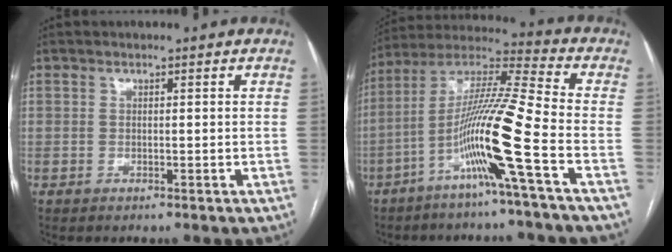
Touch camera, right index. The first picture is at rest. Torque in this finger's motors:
{"motor_torque": [2.14, 0.00, 1.05, 0.21]}